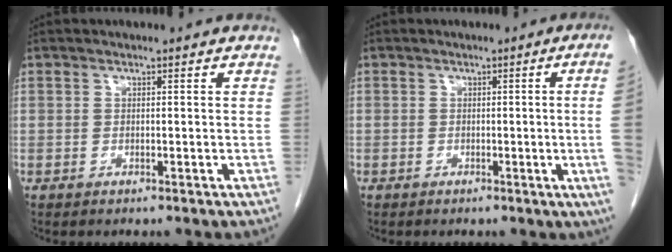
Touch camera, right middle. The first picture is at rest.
{"total": 5.9, "force": [-0.3, -2.2, 5.4], "torque": [-0.052, -0.010, -0.004]}